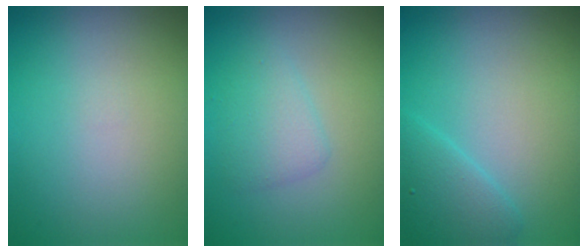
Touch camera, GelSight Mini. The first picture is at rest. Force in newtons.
{"total": 2.1, "press": 2.1, "slide": 0.0}
{"total": 2.6, "press": 2.6, "slide": 0.2}